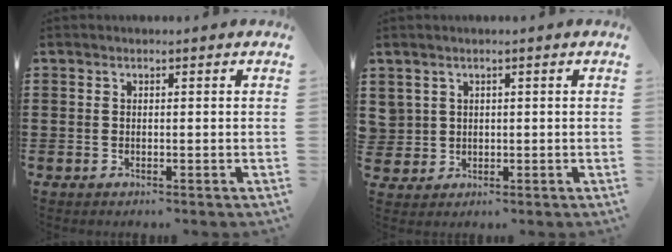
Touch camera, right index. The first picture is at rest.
{"total": 1.9, "force": [1.0, 1.7, -0.1], "torque": [-0.008, 0.008, 0.018]}